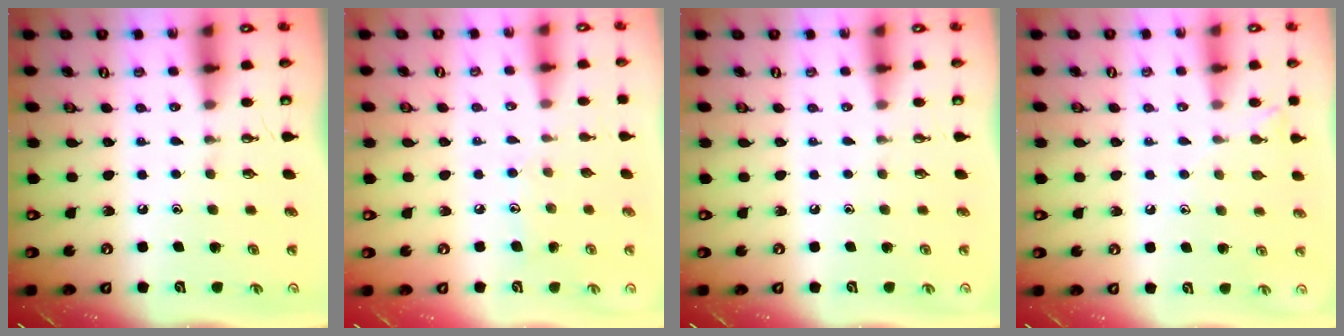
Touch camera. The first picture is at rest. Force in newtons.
{"total": 6.1, "press": 6.1, "slide": 0.3}
{"total": 0.0}
{"total": 5.5, "press": 5.4, "slide": 0.5}